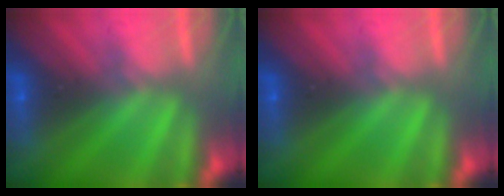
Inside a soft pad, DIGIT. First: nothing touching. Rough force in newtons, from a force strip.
{"total": 0.0}